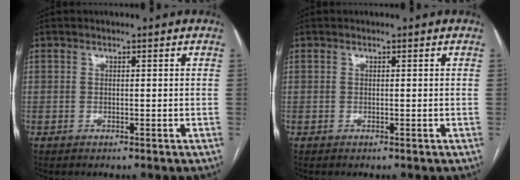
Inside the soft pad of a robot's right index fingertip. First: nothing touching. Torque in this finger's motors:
{"motor_torque": [0.04, 0.04, -0.04, 0.00]}